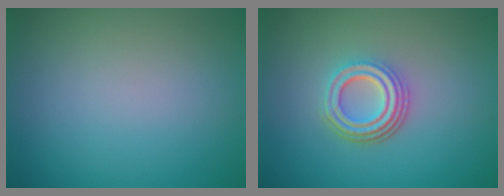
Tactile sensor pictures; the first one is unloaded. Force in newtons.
{"total": 4.4, "press": 3.3, "slide": 2.9}